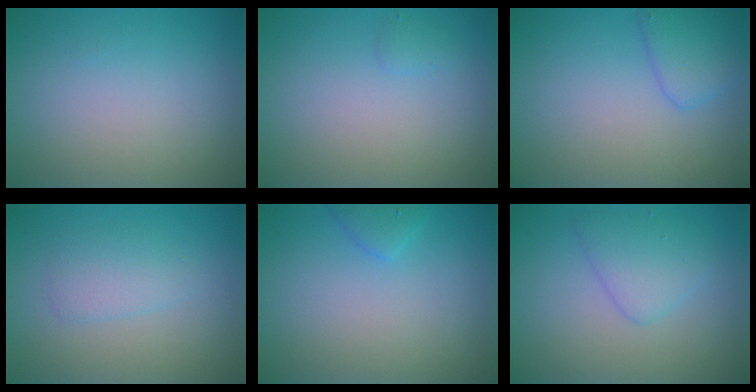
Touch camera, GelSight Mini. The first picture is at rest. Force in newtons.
{"total": 0.7, "press": 0.7, "slide": 0.1}
{"total": 2.5, "press": 2.5, "slide": 0.2}
{"total": 1.9, "press": 1.9, "slide": 0.0}
{"total": 1.4, "press": 1.4, "slide": 0.1}
{"total": 2.6, "press": 2.6, "slide": 0.2}